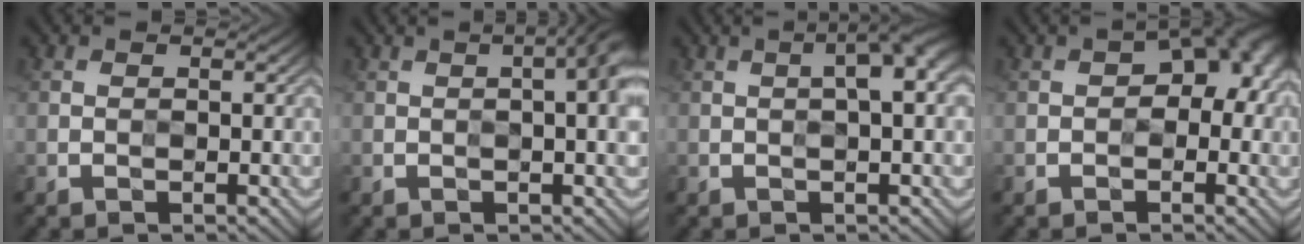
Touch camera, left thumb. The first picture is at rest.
{"total": 4.4, "force": [0.7, 1.1, 4.2], "torque": [-0.045, 0.017, -0.001]}
{"total": 4.0, "force": [0.8, 0.8, 3.8], "torque": [-0.052, 0.018, 0.009]}
{"total": 6.9, "force": [0.5, 4.3, 5.3], "torque": [-0.040, 0.018, -0.007]}